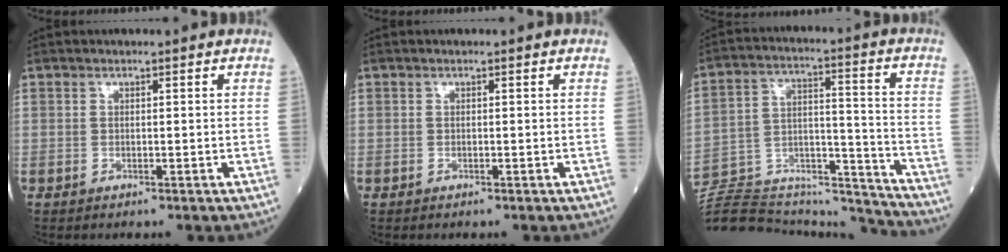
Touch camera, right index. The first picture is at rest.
{"total": 0.0}
{"total": 23.7, "force": [-22.4, 4.6, 6.3], "torque": [-0.134, 0.031, -0.342]}